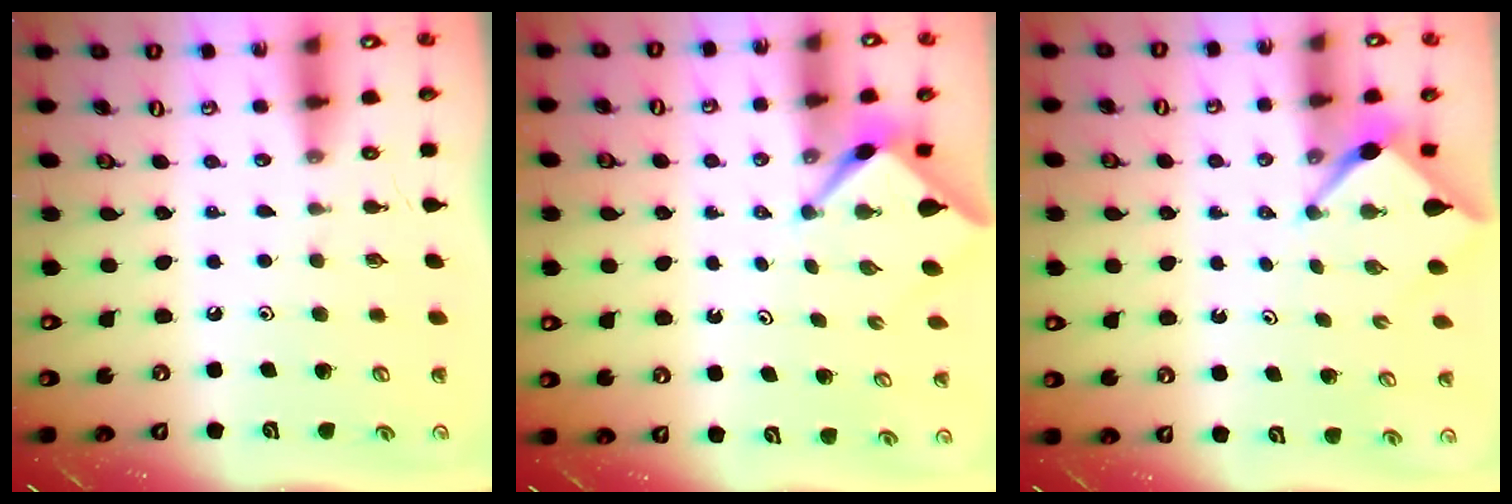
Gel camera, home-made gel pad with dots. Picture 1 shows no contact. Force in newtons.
{"total": 2.6, "press": 2.6, "slide": 0.3}
{"total": 2.6, "press": 2.6, "slide": 0.3}